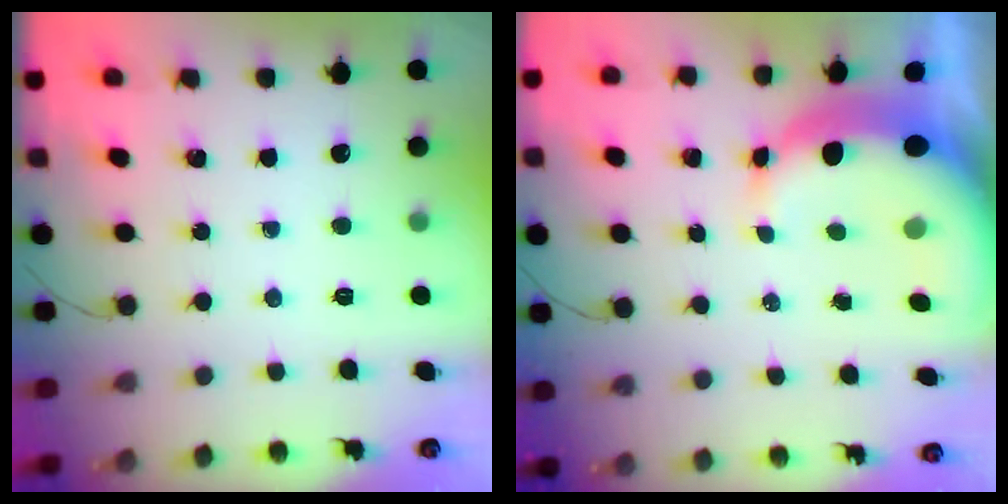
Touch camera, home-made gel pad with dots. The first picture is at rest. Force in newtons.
{"total": 10.4, "press": 10.2, "slide": 1.9}